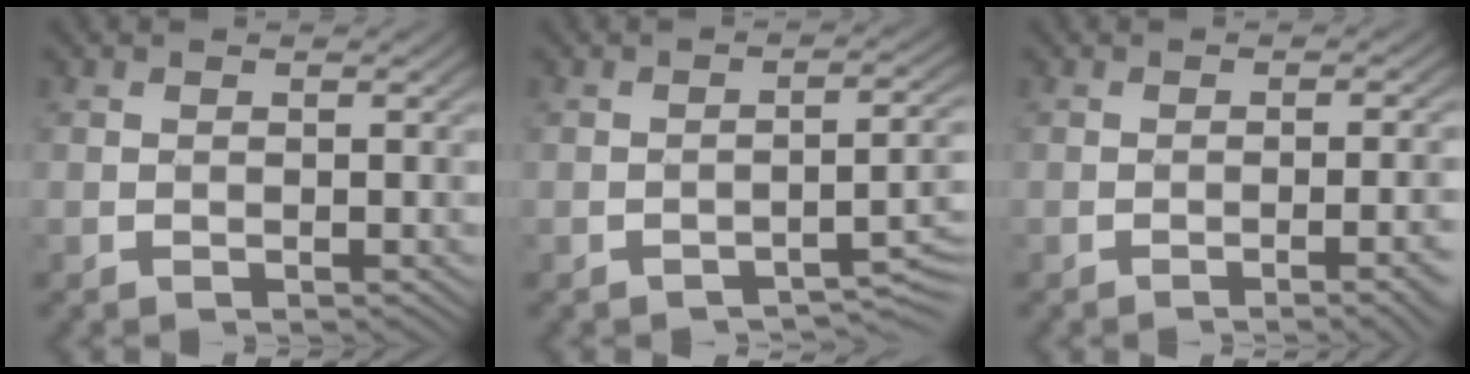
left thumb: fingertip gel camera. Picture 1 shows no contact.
{"total": 4.0, "force": [-2.8, 0.9, 2.7], "torque": [-0.031, 0.011, -0.043]}
{"total": 4.5, "force": [-1.7, 0.9, 4.1], "torque": [-0.048, 0.010, -0.027]}